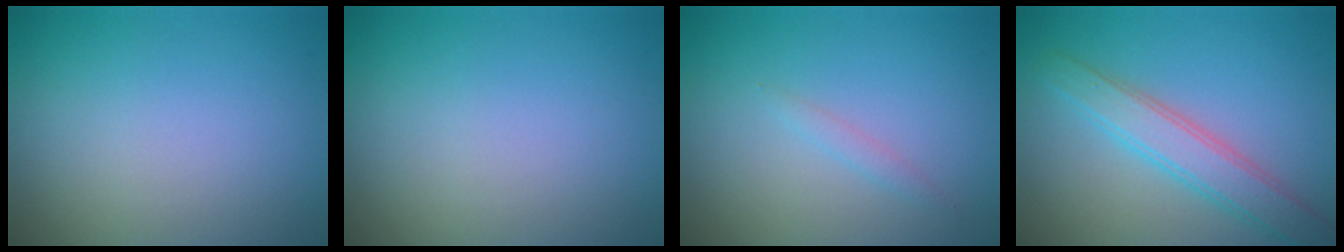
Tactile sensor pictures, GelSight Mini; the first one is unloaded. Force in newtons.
{"total": 0.0}
{"total": 0.7, "press": 0.7, "slide": 0.1}
{"total": 3.7, "press": 3.7, "slide": 0.0}